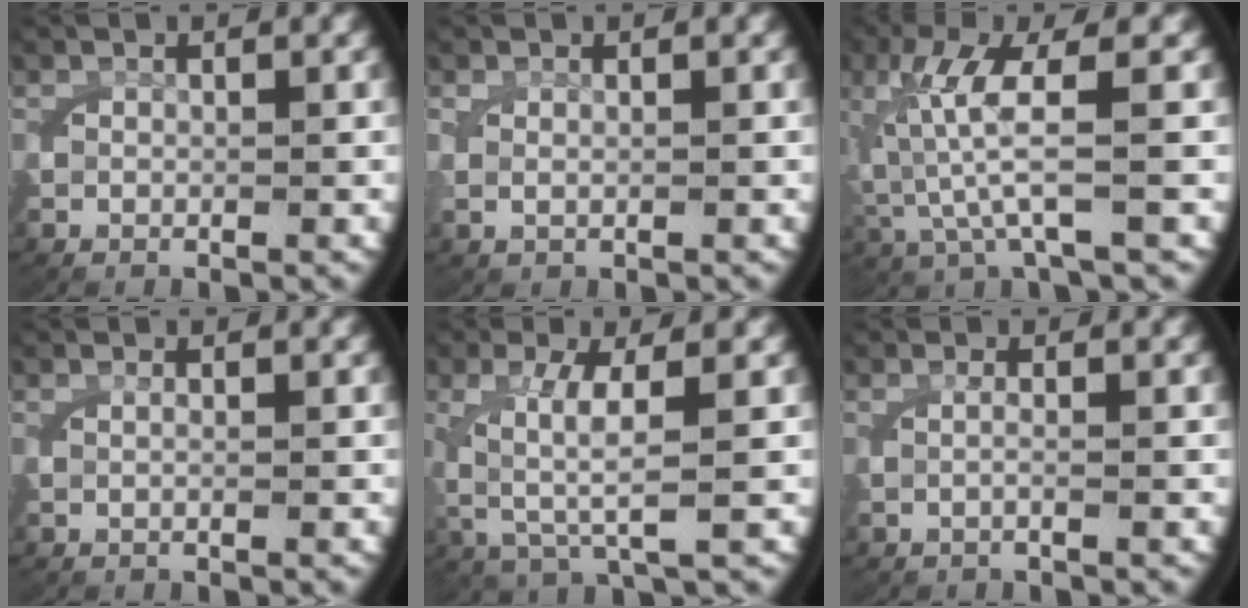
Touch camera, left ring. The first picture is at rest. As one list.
[{"total": 0.9, "force": [0.5, 0.3, 0.7], "torque": [-0.021, -0.003, 0.014]}, {"total": 6.2, "force": [0.4, 2.2, 5.8], "torque": [-0.142, -0.009, 0.019]}, {"total": 0.6, "force": [0.1, 0.1, 0.6], "torque": [-0.016, 0.004, 0.001]}, {"total": 4.2, "force": [0.2, 1.5, 3.9], "torque": [-0.096, -0.011, 0.019]}, {"total": 1.2, "force": [-0.1, 0.1, 1.1], "torque": [-0.030, 0.002, -0.005]}]